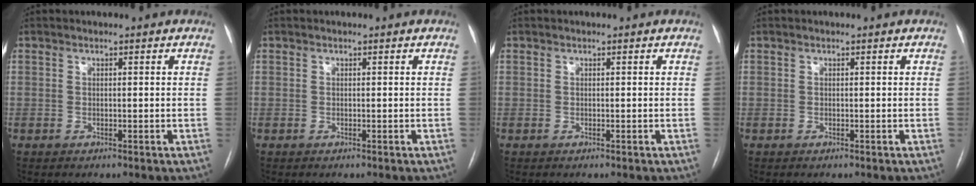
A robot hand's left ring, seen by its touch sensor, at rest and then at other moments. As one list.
[{"total": 0.0}, {"total": 0.0}, {"total": 0.0}]